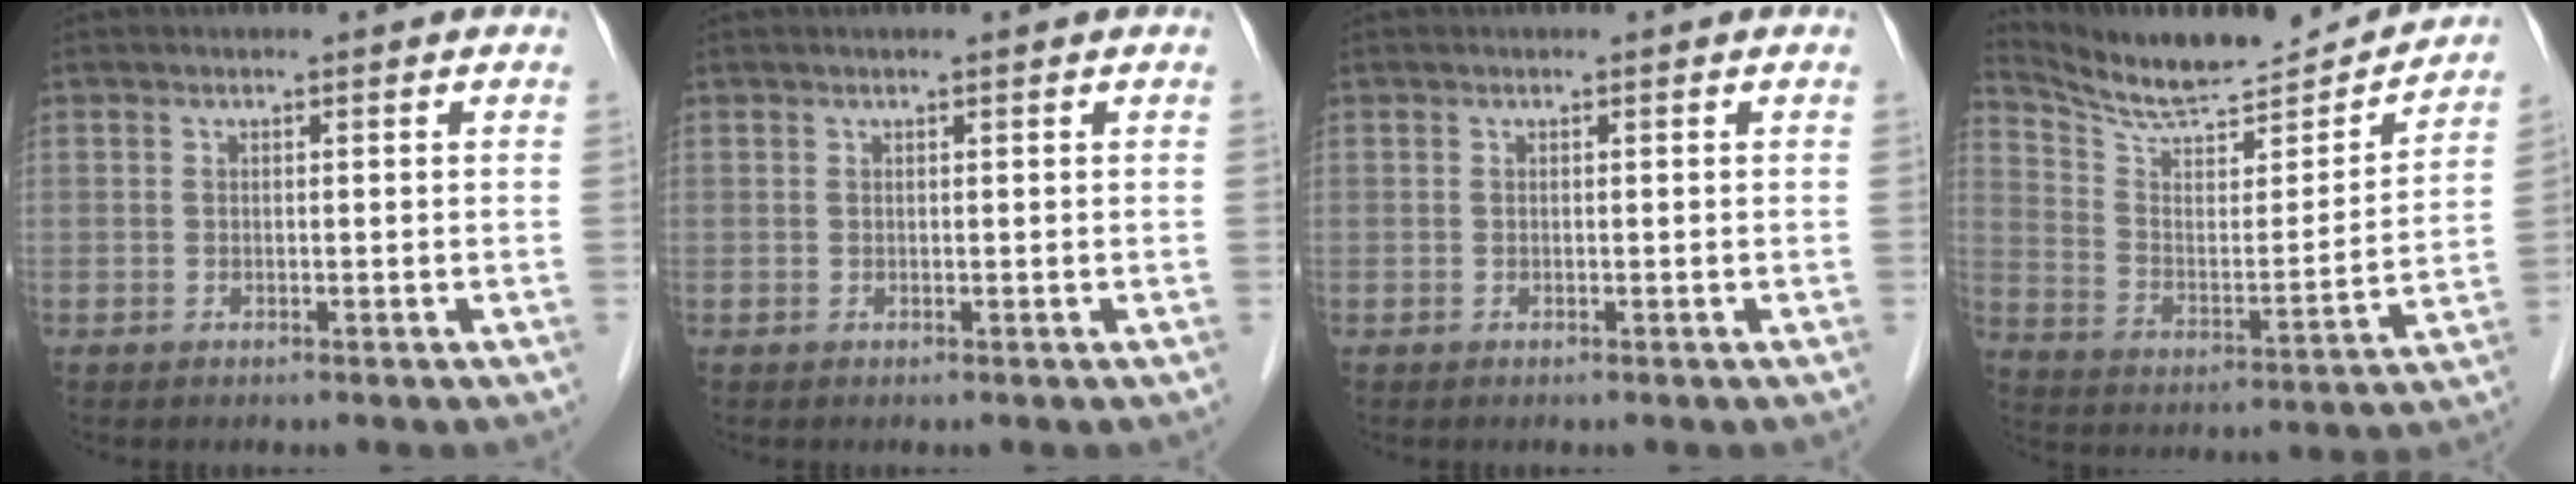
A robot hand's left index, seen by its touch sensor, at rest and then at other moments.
{"total": 0.5, "force": [0.3, -0.1, 0.4], "torque": [-0.007, 0.002, 0.010]}
{"total": 0.0}
{"total": 19.5, "force": [18.5, 2.5, 5.8], "torque": [-0.103, -0.037, 0.280]}